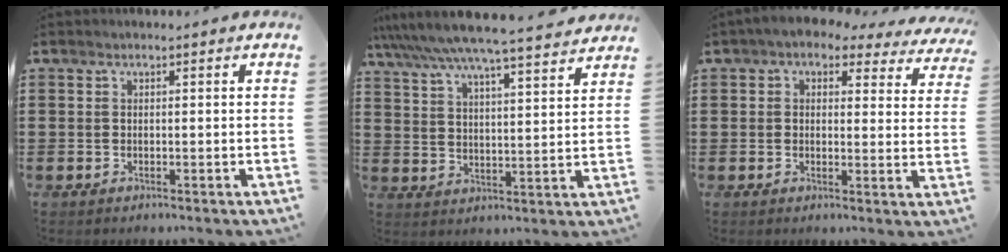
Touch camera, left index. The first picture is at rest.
{"total": 6.7, "force": [6.1, -0.5, 2.7], "torque": [-0.078, -0.041, 0.102]}
{"total": 3.1, "force": [2.4, 1.4, 1.5], "torque": [-0.034, -0.012, 0.037]}